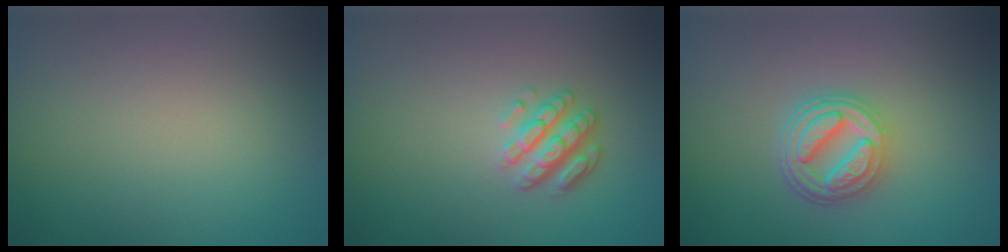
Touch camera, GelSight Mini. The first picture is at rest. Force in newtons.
{"total": 2.9, "press": 2.4, "slide": 1.7}
{"total": 4.9, "press": 3.7, "slide": 3.3}